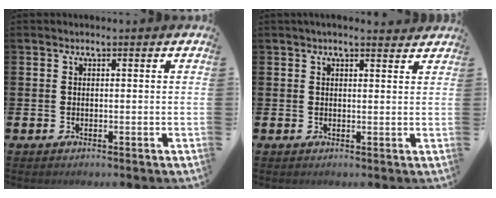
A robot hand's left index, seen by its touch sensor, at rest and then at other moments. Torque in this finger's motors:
{"motor_torque": [0.72, -0.83, 0.27, 0.01]}